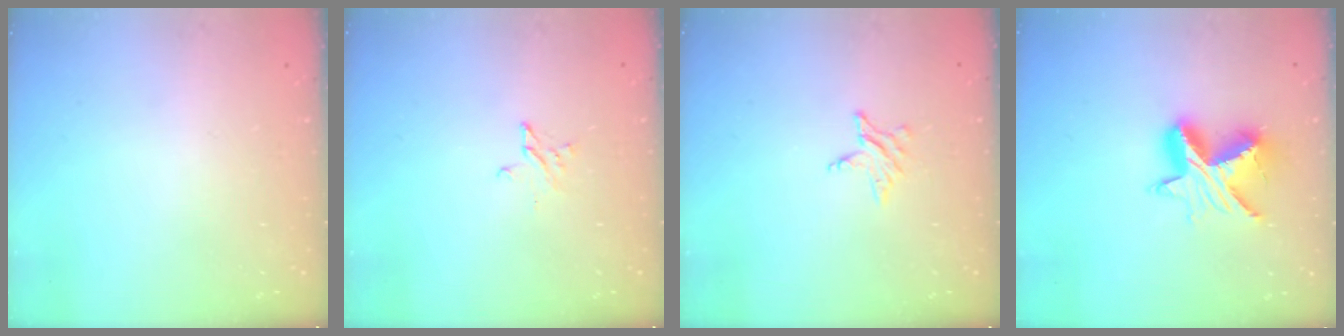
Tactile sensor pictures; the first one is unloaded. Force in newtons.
{"total": 2.2, "press": 2.2, "slide": 0.2}
{"total": 3.2, "press": 3.2, "slide": 0.4}
{"total": 11.6, "press": 11.5, "slide": 0.7}